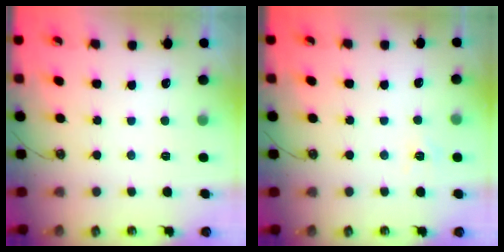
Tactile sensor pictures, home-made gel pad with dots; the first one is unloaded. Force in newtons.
{"total": 5.3, "press": 5.3, "slide": 0.5}